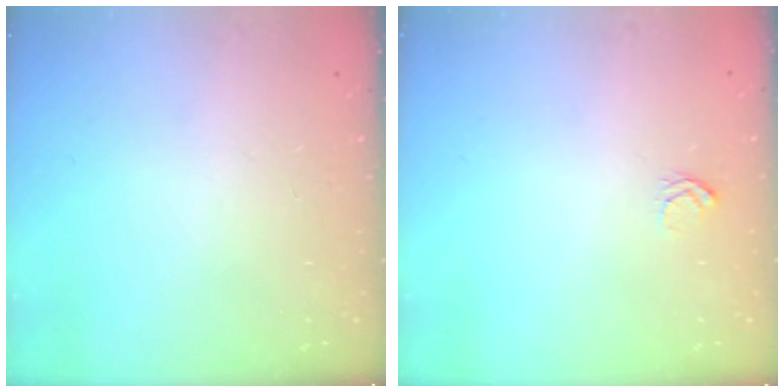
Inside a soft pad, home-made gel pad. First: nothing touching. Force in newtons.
{"total": 3.3, "press": 3.2, "slide": 0.4}